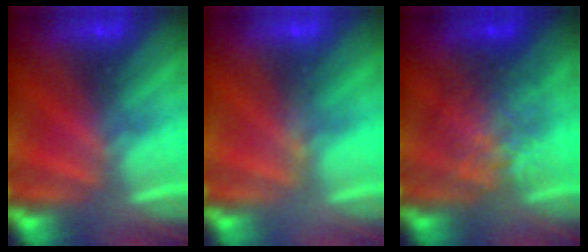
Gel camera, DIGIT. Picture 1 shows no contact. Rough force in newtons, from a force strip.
{"total": 3.1}
{"total": 2.2}